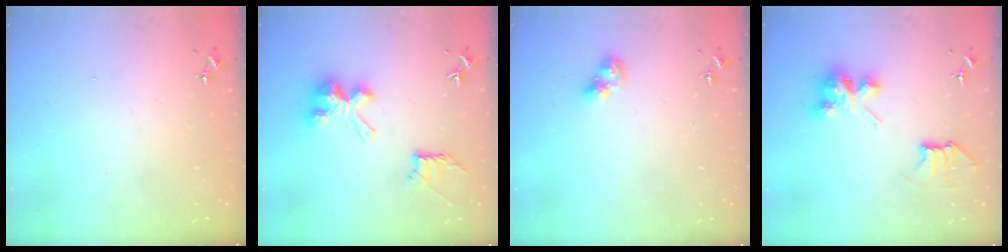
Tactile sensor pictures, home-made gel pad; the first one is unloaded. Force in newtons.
{"total": 11.2, "press": 11.2, "slide": 0.4}
{"total": 6.3, "press": 6.3, "slide": 0.5}
{"total": 8.3, "press": 8.3, "slide": 0.1}